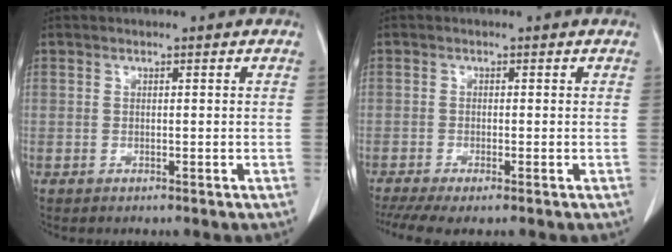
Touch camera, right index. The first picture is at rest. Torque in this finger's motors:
{"motor_torque": [0.22, -0.32, 0.13, 0.05]}